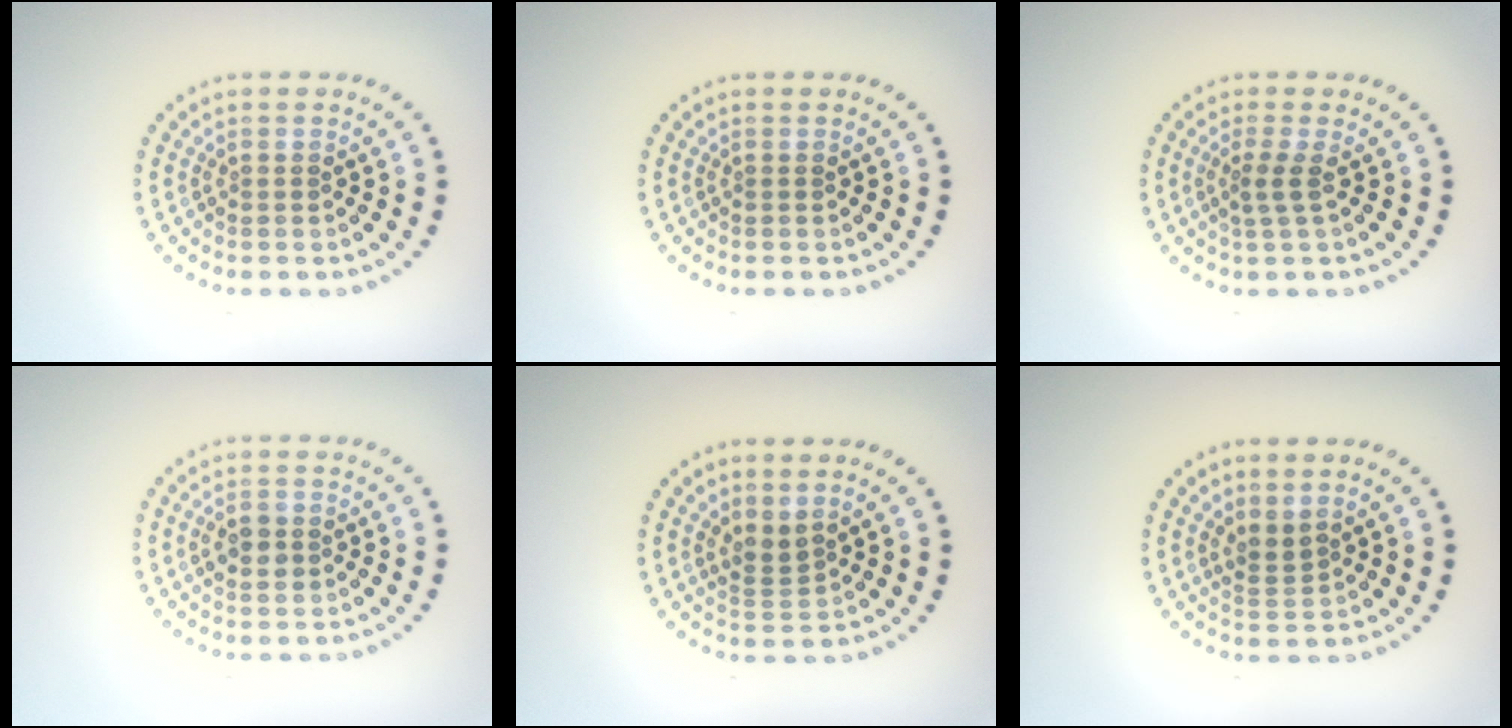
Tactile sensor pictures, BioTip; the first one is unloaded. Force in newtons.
{"total": 0.0}
{"total": 1.6, "press": 1.0, "slide": 1.2}
{"total": 2.4, "press": 2.4, "slide": 0.2}
{"total": 1.9, "press": 1.3, "slide": 1.4}
{"total": 1.7, "press": 1.3, "slide": 1.1}